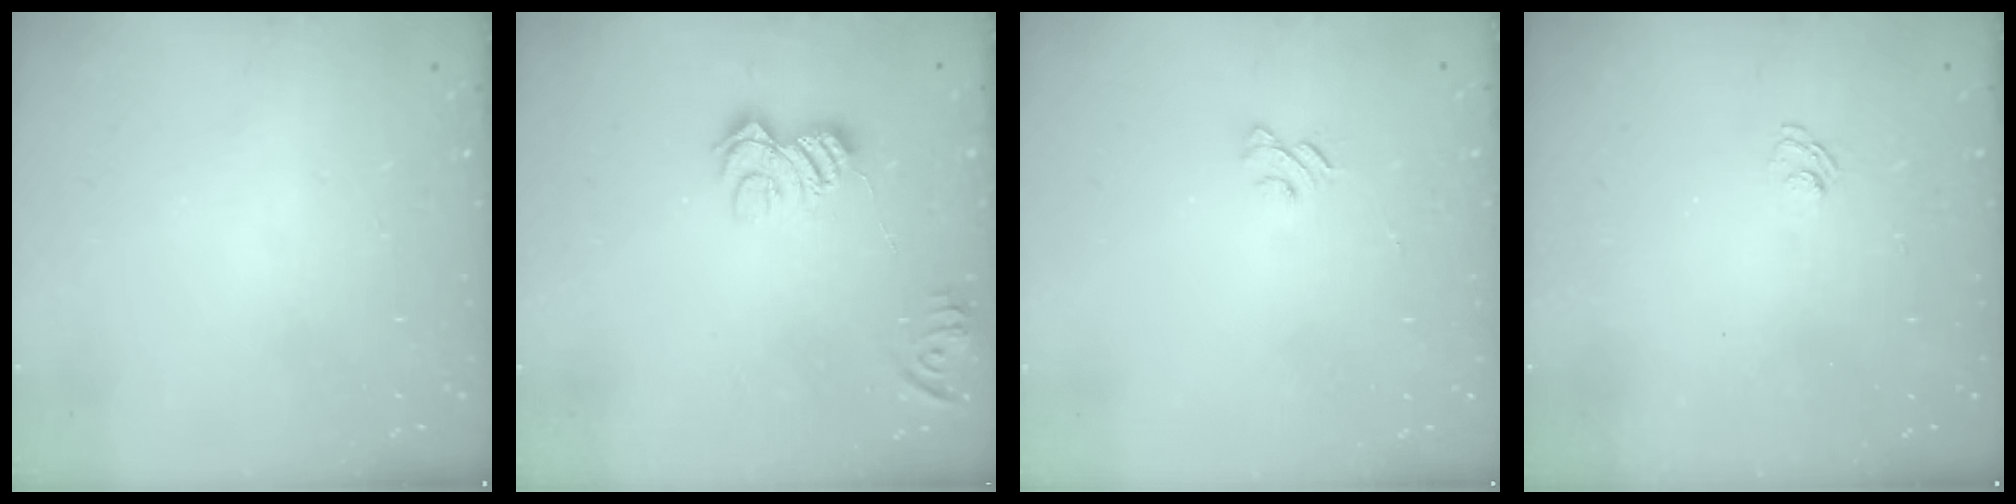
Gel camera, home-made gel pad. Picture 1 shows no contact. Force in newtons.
{"total": 10.2, "press": 10.2, "slide": 0.9}
{"total": 5.1, "press": 5.1, "slide": 0.3}
{"total": 2.0, "press": 1.5, "slide": 1.3}